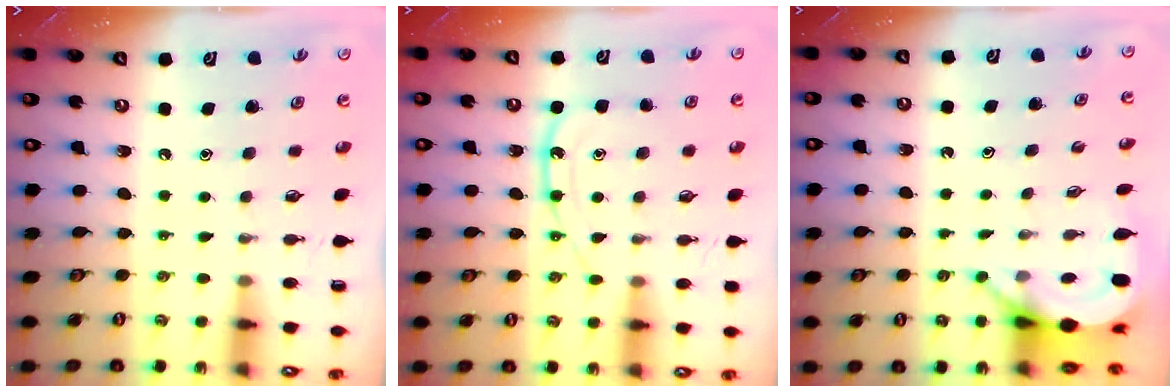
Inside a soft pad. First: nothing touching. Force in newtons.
{"total": 12.5, "press": 12.5, "slide": 1.0}
{"total": 5.8, "press": 5.8, "slide": 0.5}